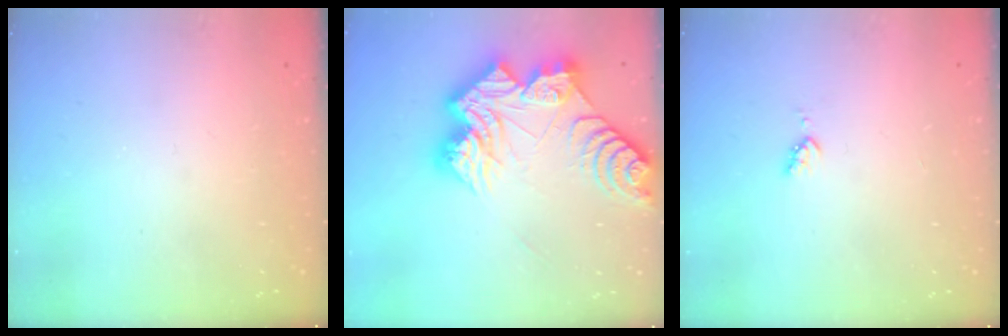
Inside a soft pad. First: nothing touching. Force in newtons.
{"total": 21.4, "press": 21.3, "slide": 2.3}
{"total": 3.6, "press": 3.5, "slide": 0.4}